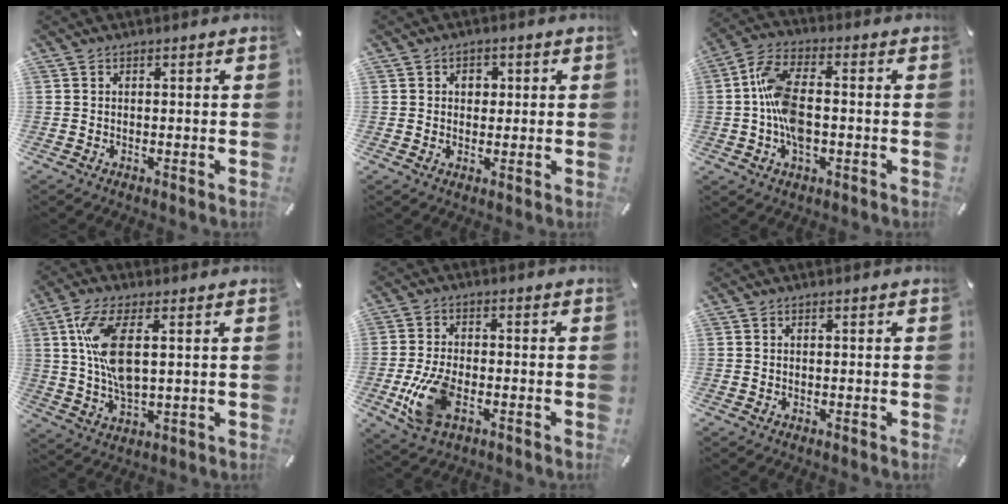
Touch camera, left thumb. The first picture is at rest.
{"total": 3.3, "force": [0.5, 2.8, 1.6], "torque": [-0.012, -0.003, 0.001]}
{"total": 10.5, "force": [-1.4, 5.7, 8.7], "torque": [-0.185, 0.006, -0.026]}
{"total": 11.9, "force": [2.7, 5.2, 10.4], "torque": [-0.231, -0.005, 0.047]}
{"total": 11.0, "force": [-3.2, 6.3, 8.4], "torque": [-0.189, -0.004, -0.055]}
{"total": 0.0}